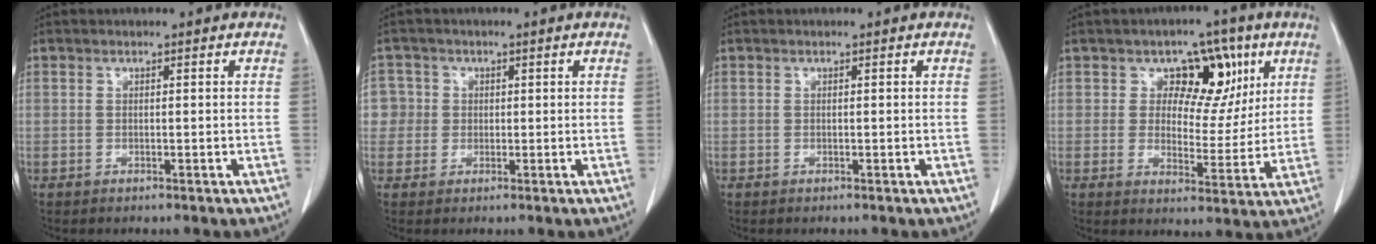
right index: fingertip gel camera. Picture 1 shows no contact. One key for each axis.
{"total": 3.7, "fx": 0.2, "fy": 3.7, "fz": 0.0, "tx": 0.015, "ty": 0.015, "tz": 0.003}
{"total": 0.0}
{"total": 8.6, "fx": 3.8, "fy": 5.9, "fz": 5.0, "tx": -0.047, "ty": 0.011, "tz": 0.055}